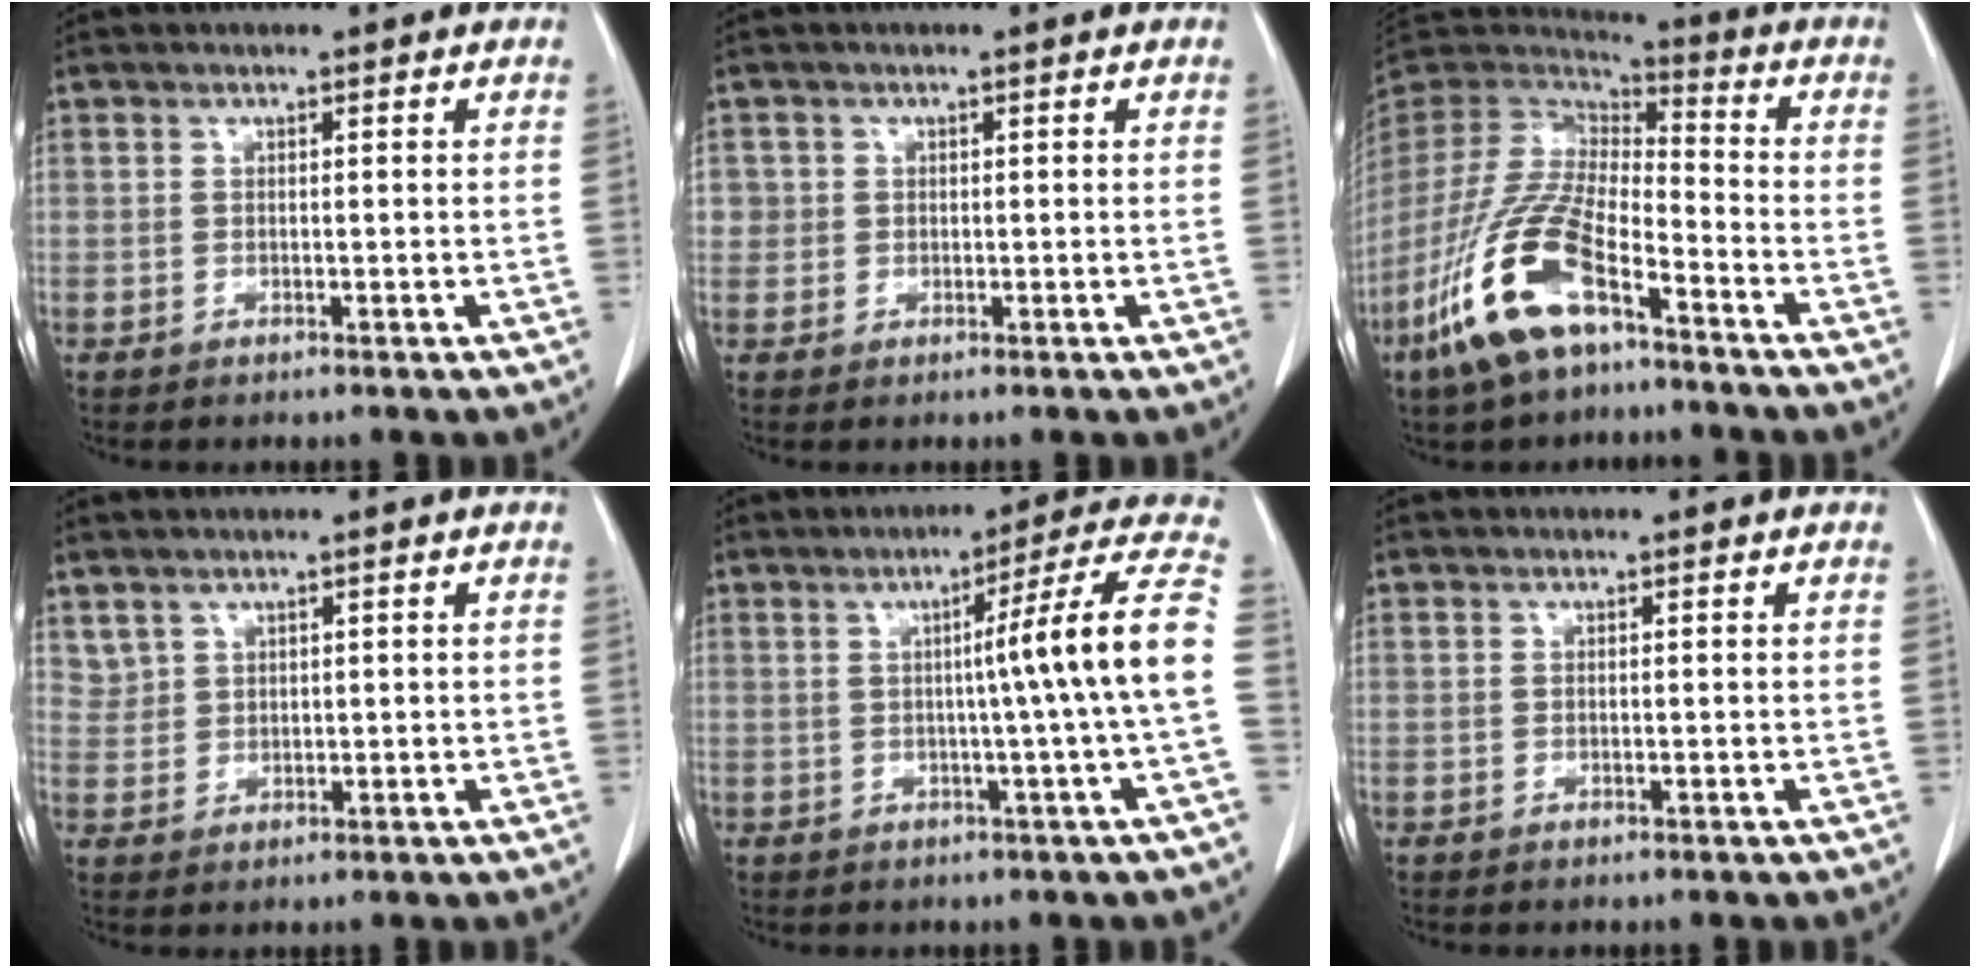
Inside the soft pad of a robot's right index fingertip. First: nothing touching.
{"total": 2.0, "force": [0.3, 1.9, 0.1], "torque": [0.014, 0.003, 0.002]}
{"total": 16.2, "force": [-9.0, 5.1, 12.5], "torque": [-0.268, -0.020, -0.170]}
{"total": 2.5, "force": [2.0, 1.6, 0.3], "torque": [-0.003, 0.005, 0.044]}
{"total": 11.6, "force": [-0.5, -2.6, 11.3], "torque": [-0.147, 0.008, -0.007]}
{"total": 0.0}